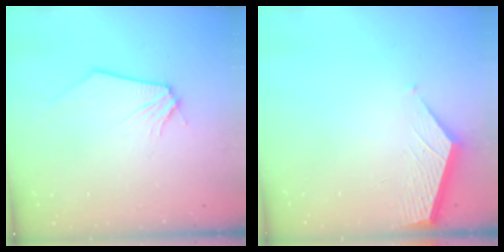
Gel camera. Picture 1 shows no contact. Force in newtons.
{"total": 2.6, "press": 2.6, "slide": 0.3}